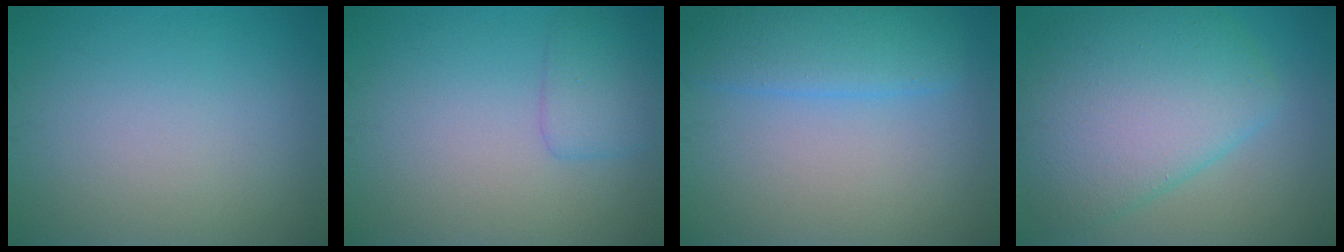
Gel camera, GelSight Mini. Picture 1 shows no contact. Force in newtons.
{"total": 2.3, "press": 2.3, "slide": 0.1}
{"total": 4.1, "press": 4.1, "slide": 0.2}
{"total": 8.8, "press": 8.8, "slide": 0.1}